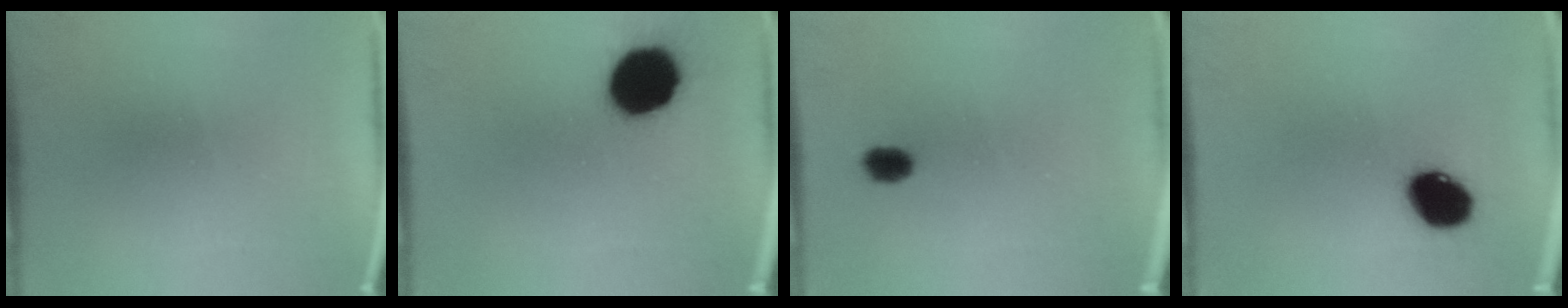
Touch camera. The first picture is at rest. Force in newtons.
{"total": 14.9}
{"total": 2.8}
{"total": 8.9}